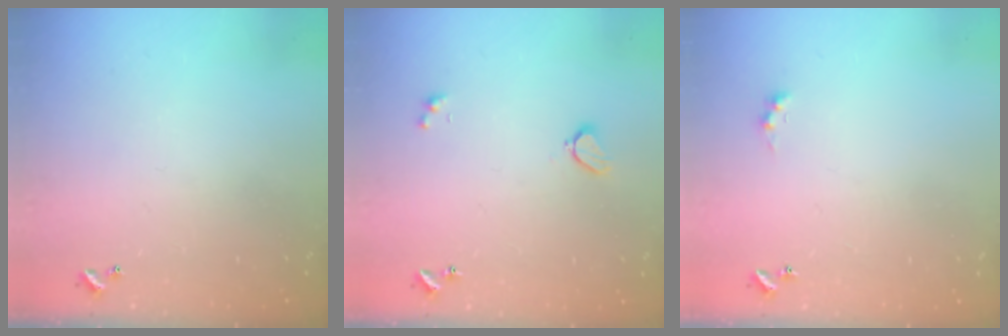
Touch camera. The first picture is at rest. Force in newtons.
{"total": 1.9, "press": 1.9, "slide": 0.6}
{"total": 0.8, "press": 0.7, "slide": 0.4}